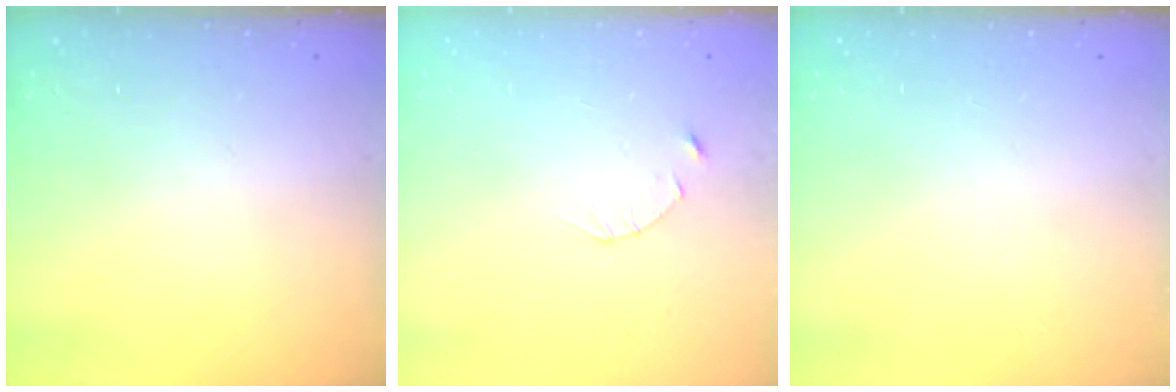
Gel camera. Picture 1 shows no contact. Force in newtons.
{"total": 2.5, "press": 2.4, "slide": 0.3}
{"total": 0.0}